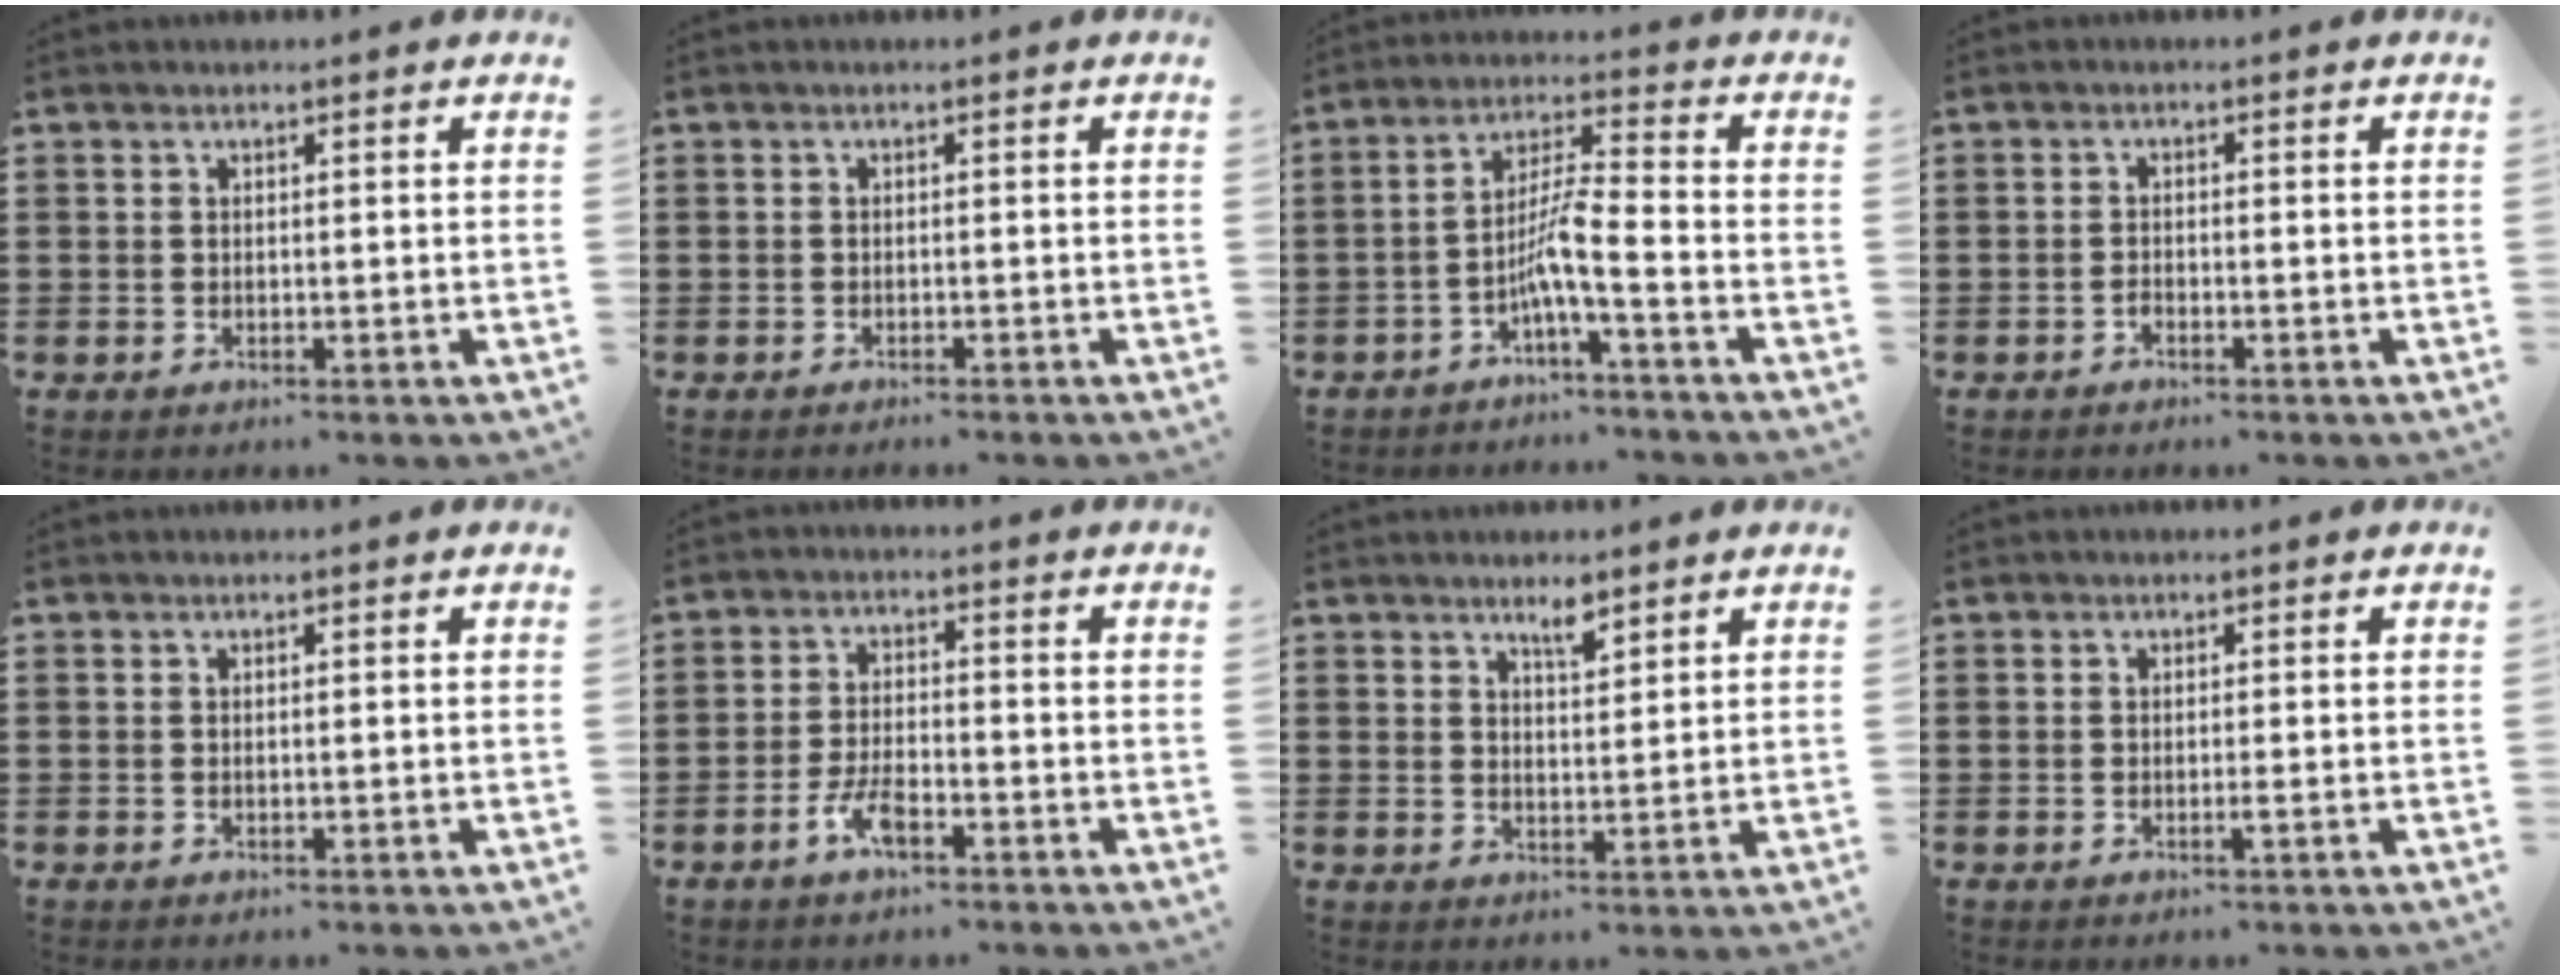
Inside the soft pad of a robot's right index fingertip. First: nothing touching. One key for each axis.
{"total": 0.6, "fx": -0.6, "fy": -0.1, "fz": 0.1, "tx": -0.005, "ty": -0.005, "tz": -0.010}
{"total": 5.9, "fx": -3.2, "fy": -0.1, "fz": 5.0, "tx": -0.104, "ty": -0.006, "tz": -0.066}
{"total": 1.0, "fx": -0.9, "fy": 0.1, "fz": 0.4, "tx": -0.011, "ty": -0.003, "tz": -0.017}
{"total": 0.0}
{"total": 4.7, "fx": -2.7, "fy": 1.7, "fz": 3.5, "tx": -0.085, "ty": 0.003, "tz": -0.057}
{"total": 2.9, "fx": 2.4, "fy": 0.6, "fz": 1.4, "tx": -0.025, "ty": -0.002, "tz": 0.042}
{"total": 0.9, "fx": -0.4, "fy": -0.1, "fz": 0.8, "tx": -0.015, "ty": -0.004, "tz": -0.007}